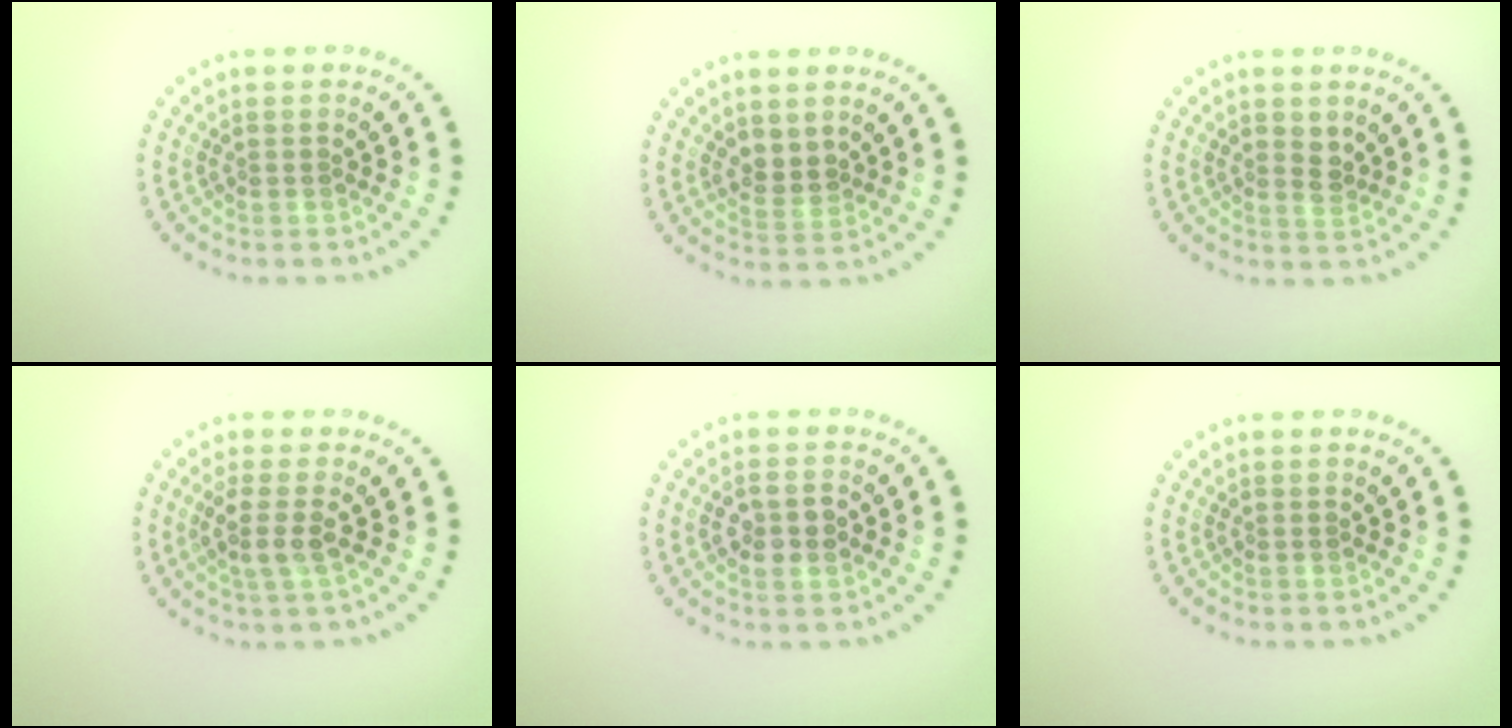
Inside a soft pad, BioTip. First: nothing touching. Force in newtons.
{"total": 1.9, "press": 1.7, "slide": 0.9}
{"total": 1.3, "press": 1.2, "slide": 0.6}
{"total": 2.4, "press": 1.9, "slide": 1.5}
{"total": 2.5, "press": 2.5, "slide": 0.2}
{"total": 0.0}